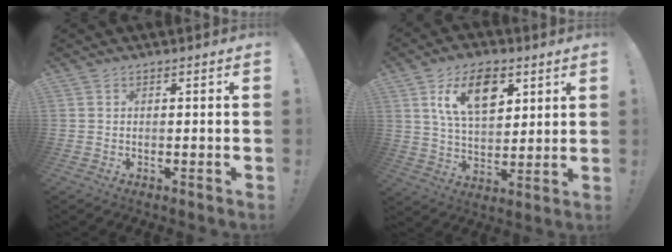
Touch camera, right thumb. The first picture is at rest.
{"total": 14.8, "force": [7.0, 8.9, 9.6], "torque": [-0.147, -0.014, 0.125]}